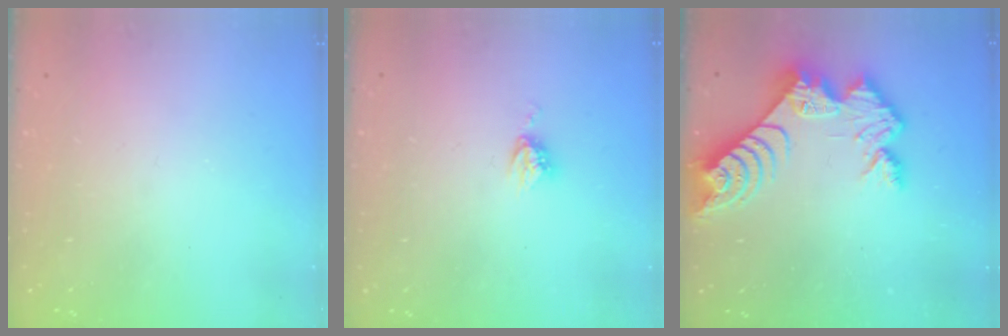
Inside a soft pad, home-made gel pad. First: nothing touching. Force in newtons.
{"total": 4.4, "press": 4.4, "slide": 0.1}
{"total": 12.1, "press": 12.1, "slide": 0.8}